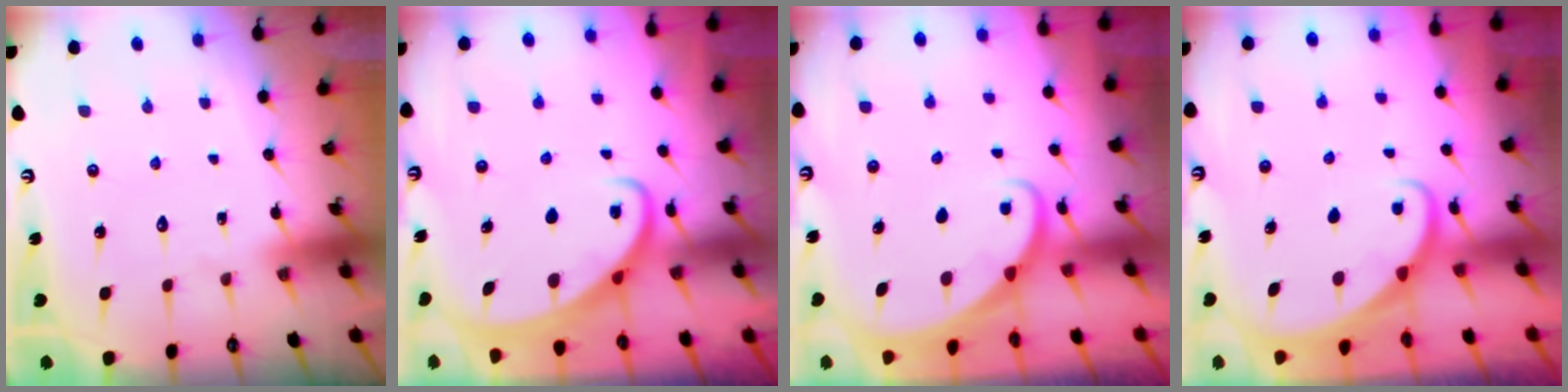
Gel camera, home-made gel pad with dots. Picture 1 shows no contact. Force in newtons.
{"total": 2.5, "press": 2.5, "slide": 0.3}
{"total": 1.9, "press": 1.9, "slide": 0.1}
{"total": 1.9, "press": 1.9, "slide": 0.1}